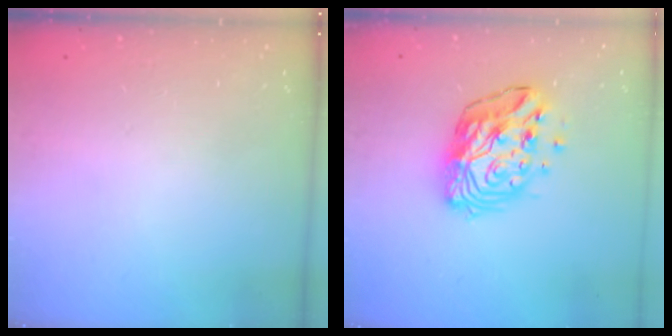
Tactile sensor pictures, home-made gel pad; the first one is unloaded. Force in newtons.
{"total": 14.9, "press": 14.8, "slide": 1.4}